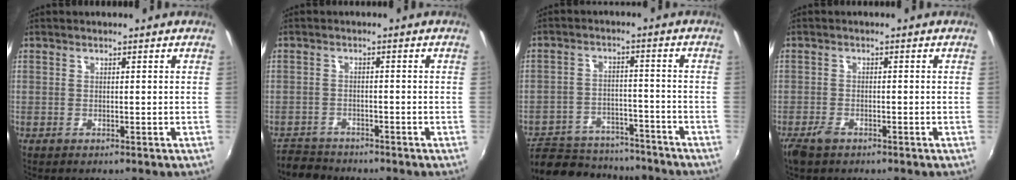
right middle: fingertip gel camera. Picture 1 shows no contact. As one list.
[{"total": 4.7, "force": [-4.3, 1.8, 0.2], "torque": [-0.023, -0.002, -0.083]}, {"total": 18.6, "force": [-15.7, 7.5, 6.7], "torque": [-0.156, 0.004, -0.218]}, {"total": 3.3, "force": [-2.4, 1.5, 1.7], "torque": [-0.045, -0.007, -0.048]}]